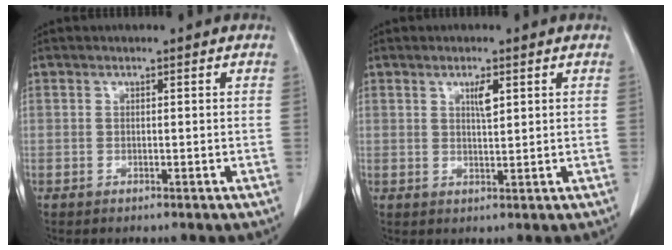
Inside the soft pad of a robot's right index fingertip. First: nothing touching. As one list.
[{"total": 2.5, "force": [1.1, 0.4, 2.2], "torque": [-0.038, -0.002, 0.020]}]